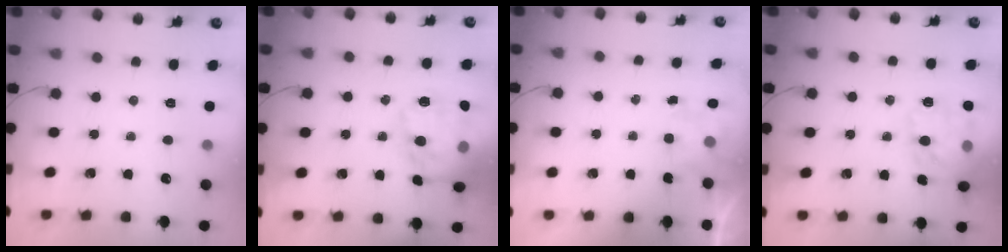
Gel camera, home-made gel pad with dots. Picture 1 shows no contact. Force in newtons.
{"total": 17.7, "press": 17.7, "slide": 1.2}
{"total": 2.0, "press": 1.6, "slide": 1.2}
{"total": 14.9, "press": 14.9, "slide": 0.7}